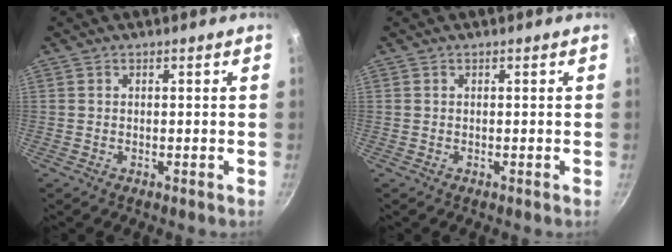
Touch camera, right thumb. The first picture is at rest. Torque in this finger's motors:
{"motor_torque": [-0.07, 0.07, -0.06, 0.06, 0.00]}